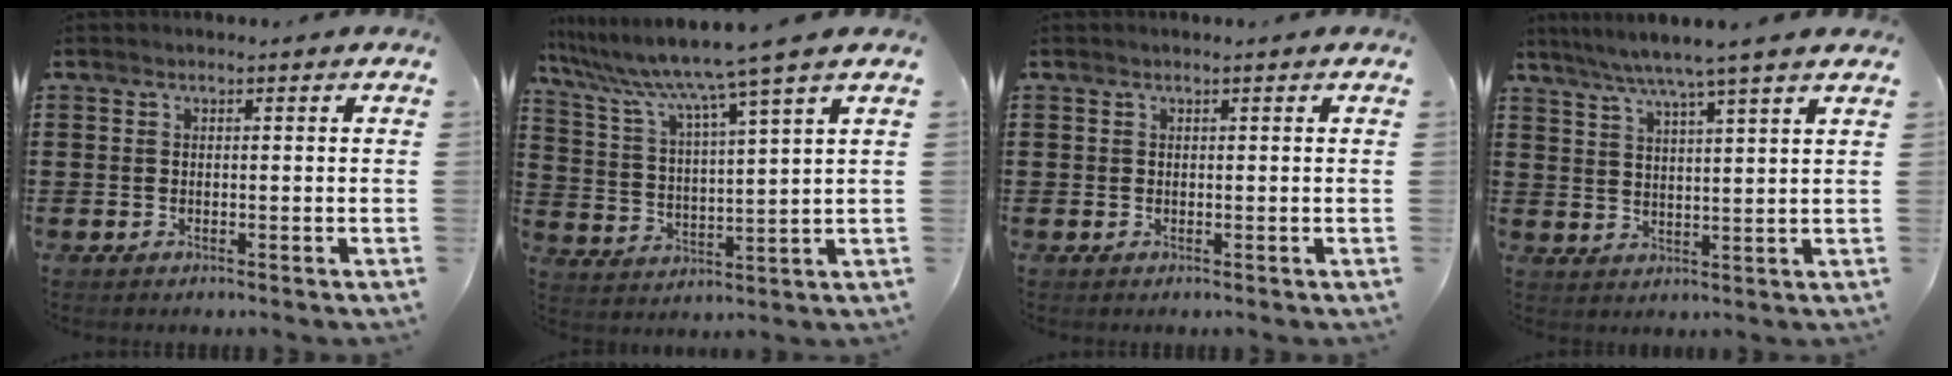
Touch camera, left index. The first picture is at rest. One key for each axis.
{"total": 8.2, "fx": 6.7, "fy": -1.2, "fz": 4.6, "tx": -0.118, "ty": -0.049, "tz": 0.104}
{"total": 0.0}
{"total": 5.6, "fx": 4.6, "fy": -0.9, "fz": 3.0, "tx": -0.073, "ty": -0.022, "tz": 0.077}